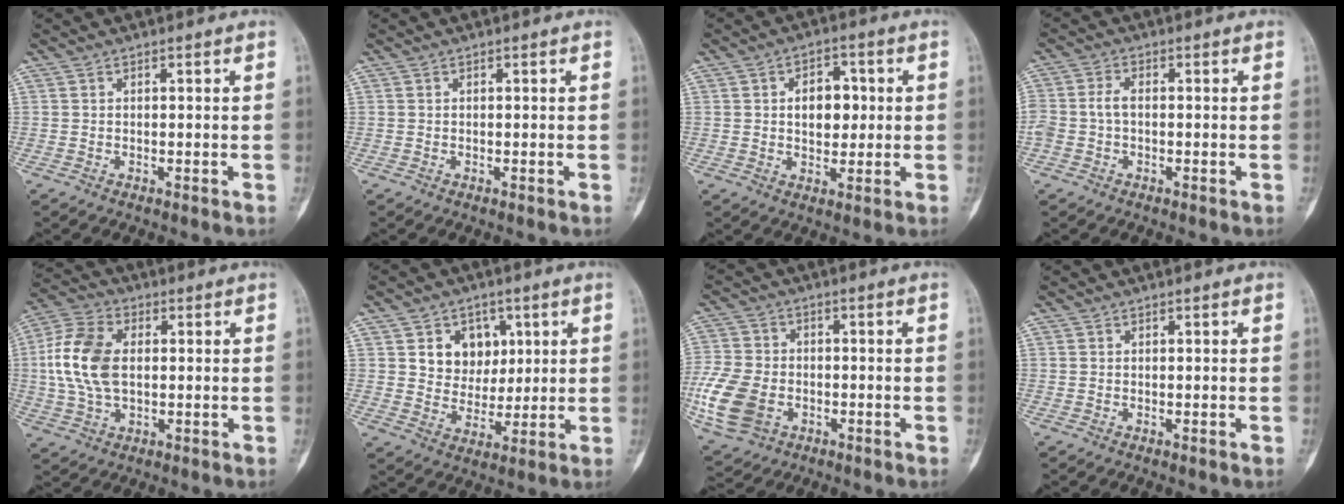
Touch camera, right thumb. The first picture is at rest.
{"total": 0.0}
{"total": 7.4, "force": [1.0, 4.8, 5.5], "torque": [-0.054, 0.003, 0.014]}
{"total": 4.0, "force": [-0.5, 2.6, 3.0], "torque": [-0.077, 0.011, -0.013]}
{"total": 12.8, "force": [0.8, 8.0, 10.0], "torque": [-0.207, 0.014, 0.013]}
{"total": 8.8, "force": [3.1, 7.4, 3.8], "torque": [-0.015, -0.011, 0.054]}
{"total": 13.8, "force": [-4.0, 9.9, 8.8], "torque": [-0.196, 0.001, -0.074]}
{"total": 0.0}